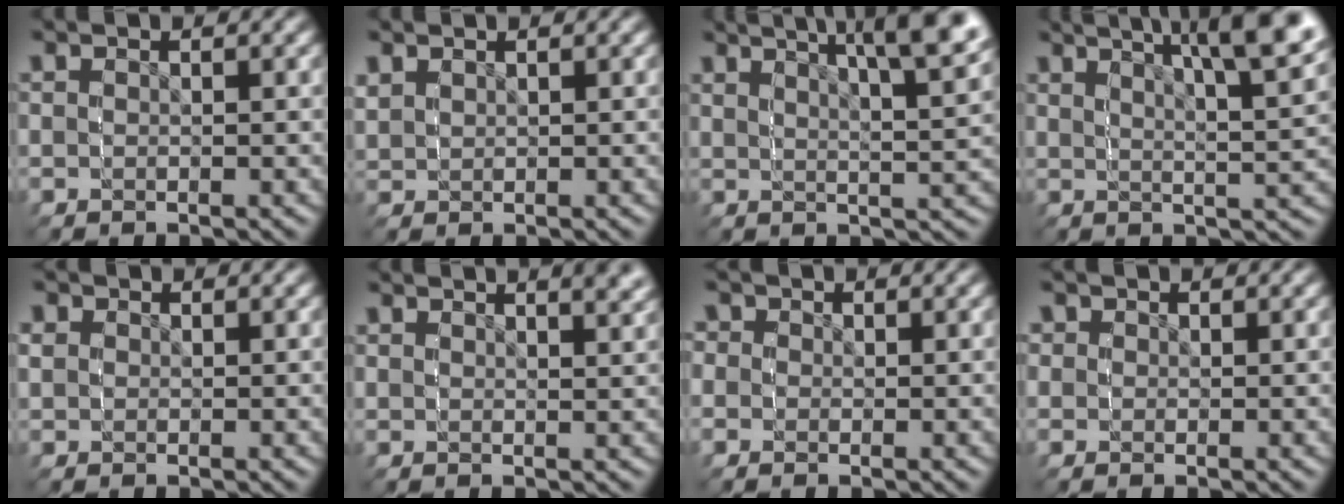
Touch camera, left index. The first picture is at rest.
{"total": 1.7, "force": [0.8, 1.5, -0.1], "torque": [-0.007, -0.008, 0.019]}
{"total": 5.2, "force": [4.2, -0.3, 3.1], "torque": [-0.035, 0.027, 0.054]}
{"total": 5.9, "force": [4.5, -0.1, 3.9], "torque": [-0.048, 0.031, 0.056]}
{"total": 2.0, "force": [0.4, 2.0, -0.1], "torque": [-0.002, -0.016, 0.010]}
{"total": 1.4, "force": [1.4, 0.0, -0.2], "torque": [0.012, 0.007, 0.020]}
{"total": 3.3, "force": [0.4, 3.3, -0.4], "torque": [0.001, -0.027, 0.010]}
{"total": 2.6, "force": [0.7, 2.6, 0.0], "torque": [-0.002, -0.021, 0.014]}